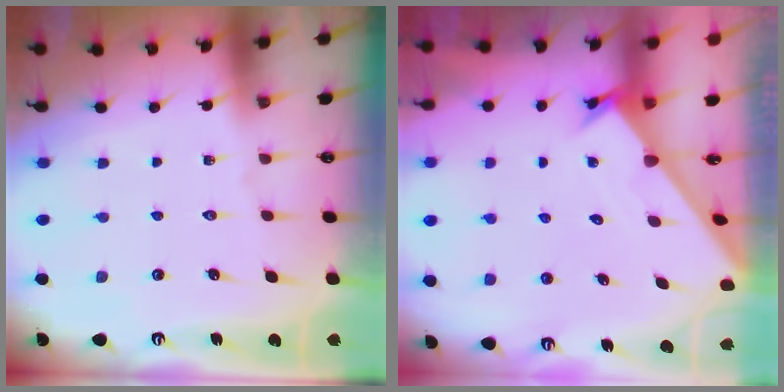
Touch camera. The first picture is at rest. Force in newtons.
{"total": 1.7, "press": 1.7, "slide": 0.1}